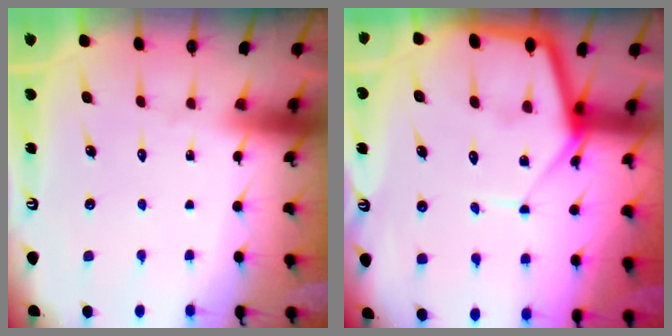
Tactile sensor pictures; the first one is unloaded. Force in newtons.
{"total": 11.1, "press": 11.1, "slide": 0.9}